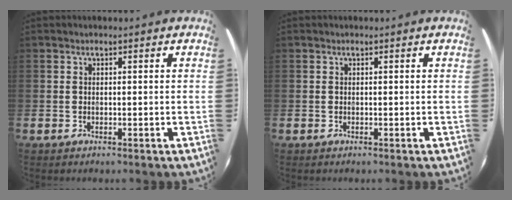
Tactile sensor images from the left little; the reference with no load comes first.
{"total": 0.0}